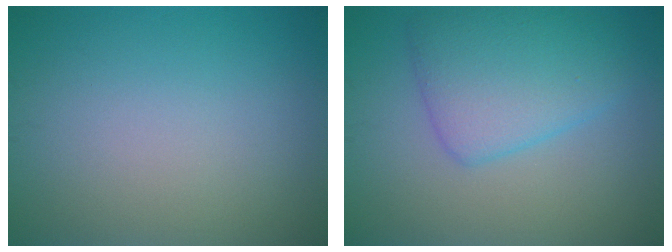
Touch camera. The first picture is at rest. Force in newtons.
{"total": 5.4, "press": 5.4, "slide": 0.1}